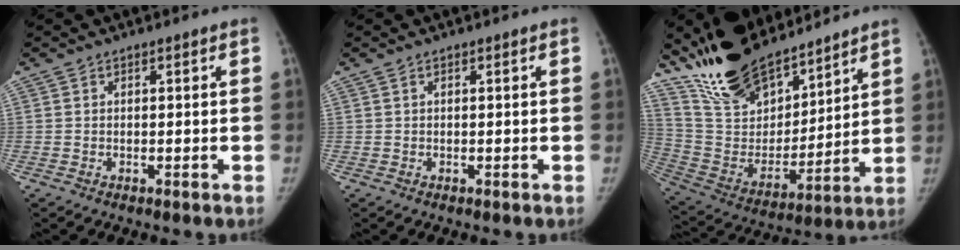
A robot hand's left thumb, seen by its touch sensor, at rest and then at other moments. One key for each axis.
{"total": 0.0}
{"total": 21.0, "fx": 17.6, "fy": 8.1, "fz": 8.2, "tx": -0.113, "ty": -0.098, "tz": 0.328}